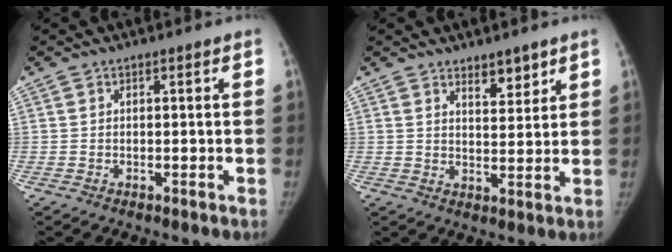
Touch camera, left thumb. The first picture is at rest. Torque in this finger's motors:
{"motor_torque": [-0.02, 0.02, 0.05, 0.11, 0.00]}